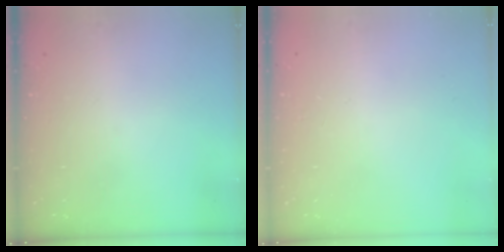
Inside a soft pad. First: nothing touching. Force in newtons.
{"total": 2.5, "press": 2.5, "slide": 0.2}